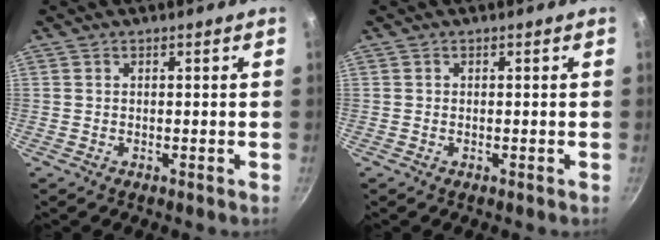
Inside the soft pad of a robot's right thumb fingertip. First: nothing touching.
{"total": 0.0}